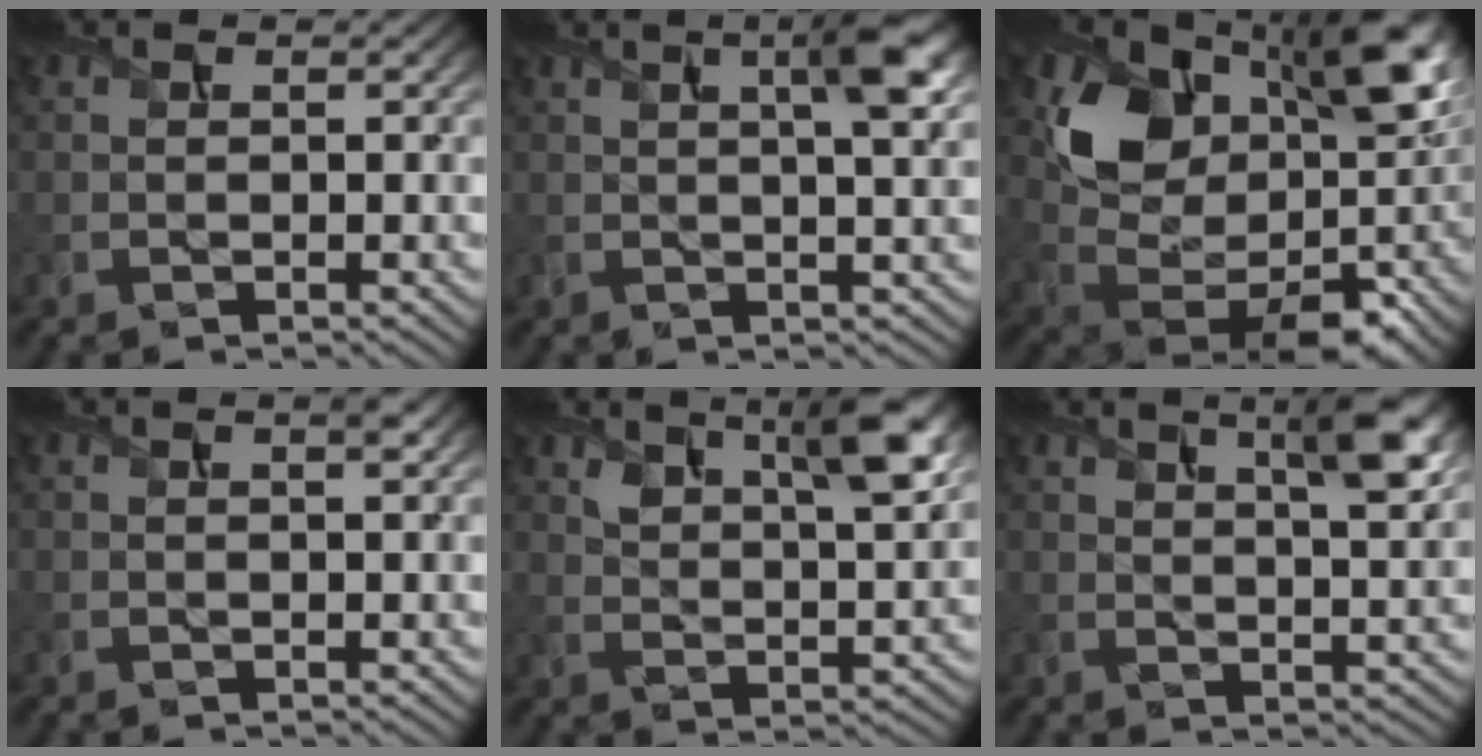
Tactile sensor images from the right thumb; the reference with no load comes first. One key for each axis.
{"total": 5.5, "fx": 1.9, "fy": 1.1, "fz": 5.1, "tx": -0.078, "ty": 0.010, "tz": 0.030}
{"total": 15.1, "fx": 5.7, "fy": 10.0, "fz": 9.7, "tx": -0.150, "ty": -0.004, "tz": 0.111}
{"total": 1.0, "fx": 0.5, "fy": 0.1, "fz": 0.9, "tx": -0.015, "ty": 0.003, "tz": 0.008}
{"total": 8.0, "fx": 4.7, "fy": 2.8, "fz": 5.8, "tx": -0.105, "ty": -0.002, "tz": 0.087}
{"total": 6.7, "fx": 3.5, "fy": 1.9, "fz": 5.4, "tx": -0.084, "ty": 0.002, "tz": 0.060}